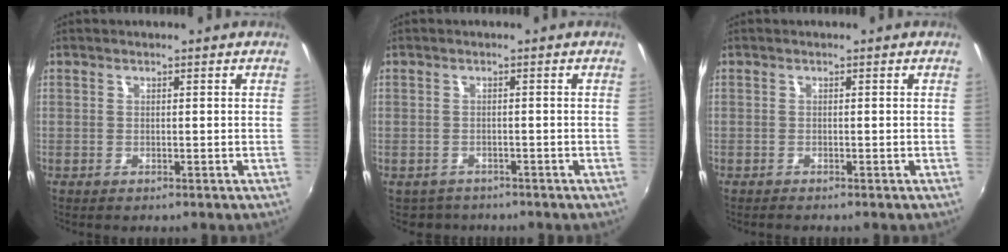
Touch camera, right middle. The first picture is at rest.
{"total": 2.5, "force": [-1.9, 1.6, 0.1], "torque": [-0.009, -0.005, -0.027]}
{"total": 0.6, "force": [-0.6, 0.1, 0.1], "torque": [-0.002, -0.004, -0.013]}